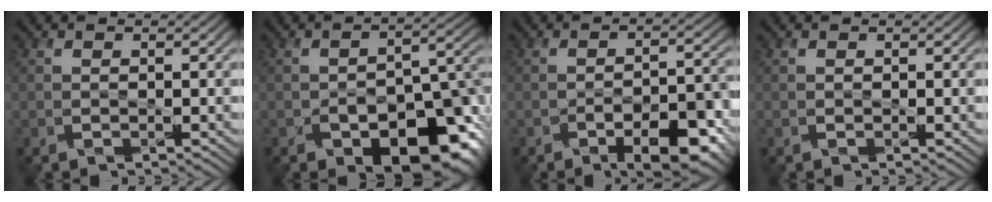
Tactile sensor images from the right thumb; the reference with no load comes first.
{"total": 12.9, "force": [-6.3, 6.7, 9.1], "torque": [-0.113, -0.027, -0.093]}
{"total": 8.3, "force": [-4.5, 3.1, 6.2], "torque": [-0.083, -0.004, -0.068]}
{"total": 0.0}